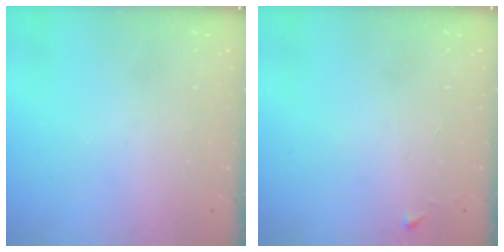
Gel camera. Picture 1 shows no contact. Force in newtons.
{"total": 2.6, "press": 2.6, "slide": 0.3}